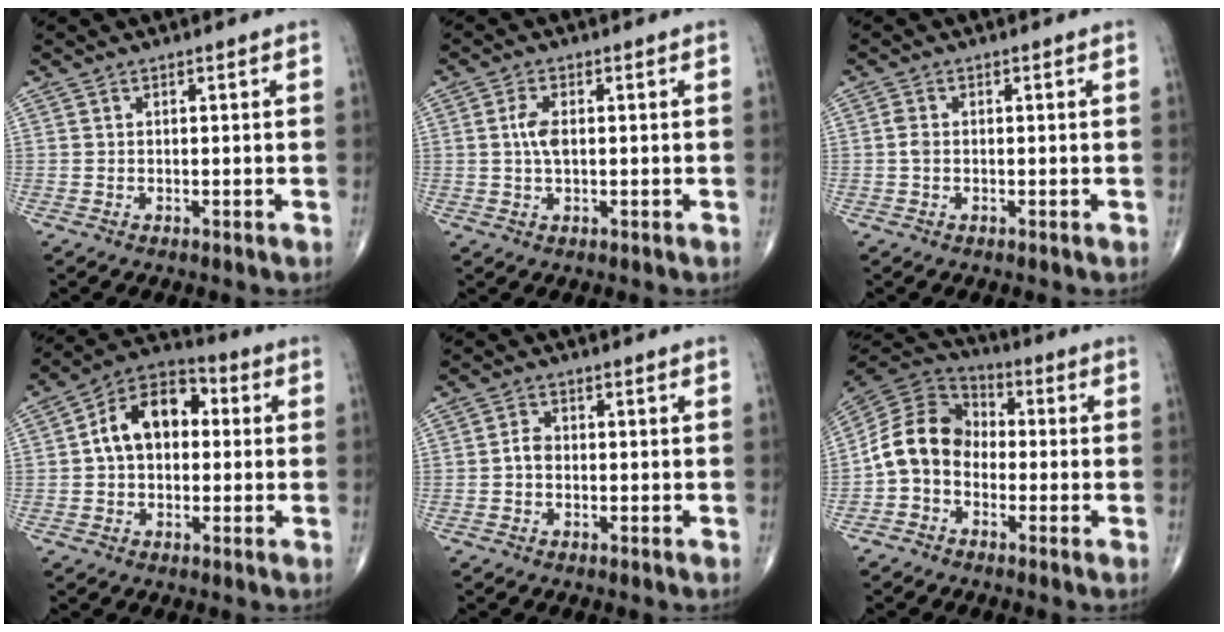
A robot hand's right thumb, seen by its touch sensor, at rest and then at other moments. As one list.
[{"total": 3.6, "force": [0.3, 1.7, 3.1], "torque": [-0.069, 0.002, 0.004]}, {"total": 1.4, "force": [-0.1, 0.9, 1.1], "torque": [-0.023, 0.000, -0.005]}, {"total": 12.6, "force": [1.4, 8.5, 9.3], "torque": [-0.131, 0.034, 0.009]}, {"total": 2.2, "force": [-0.4, 1.7, 1.4], "torque": [-0.019, 0.008, -0.014]}, {"total": 11.1, "force": [-2.2, 8.7, 6.5], "torque": [-0.111, 0.042, -0.058]}]